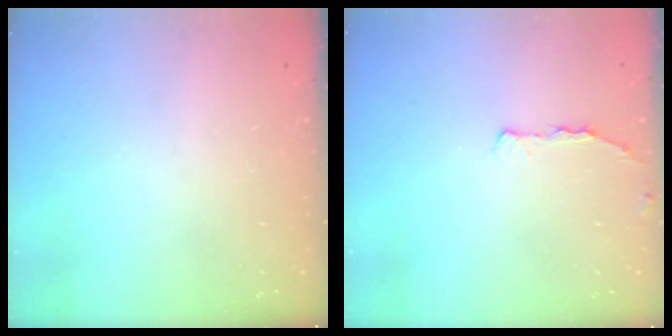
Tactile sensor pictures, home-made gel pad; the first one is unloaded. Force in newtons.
{"total": 3.2, "press": 2.9, "slide": 1.4}